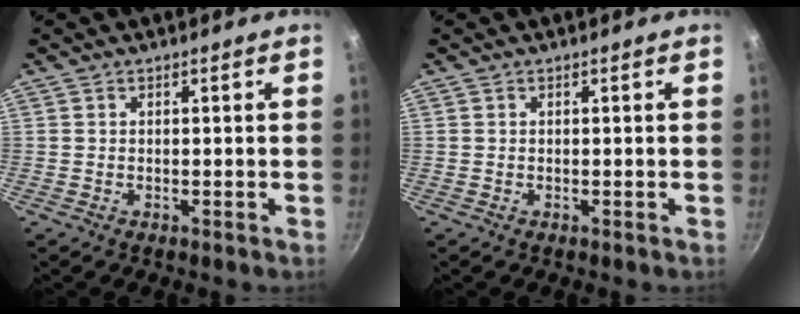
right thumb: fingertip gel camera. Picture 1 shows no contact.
{"total": 0.0}